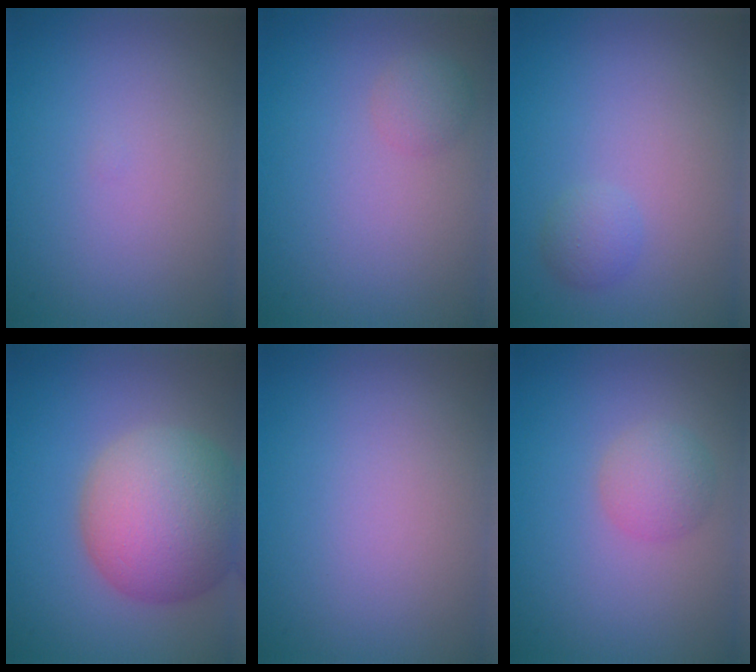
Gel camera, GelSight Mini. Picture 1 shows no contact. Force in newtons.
{"total": 1.4, "press": 1.4, "slide": 0.0}
{"total": 1.2, "press": 1.2, "slide": 0.1}
{"total": 9.6, "press": 9.6, "slide": 0.6}
{"total": 0.0}
{"total": 2.3, "press": 2.3, "slide": 0.1}